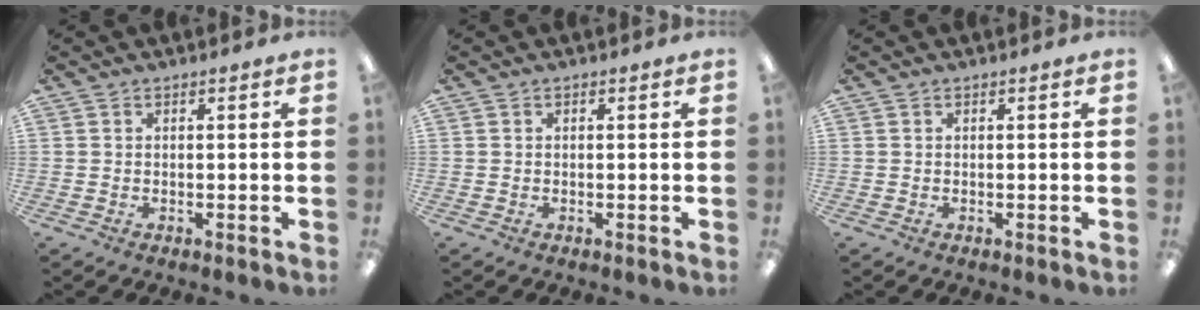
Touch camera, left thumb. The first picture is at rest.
{"total": 0.0}
{"total": 0.0}